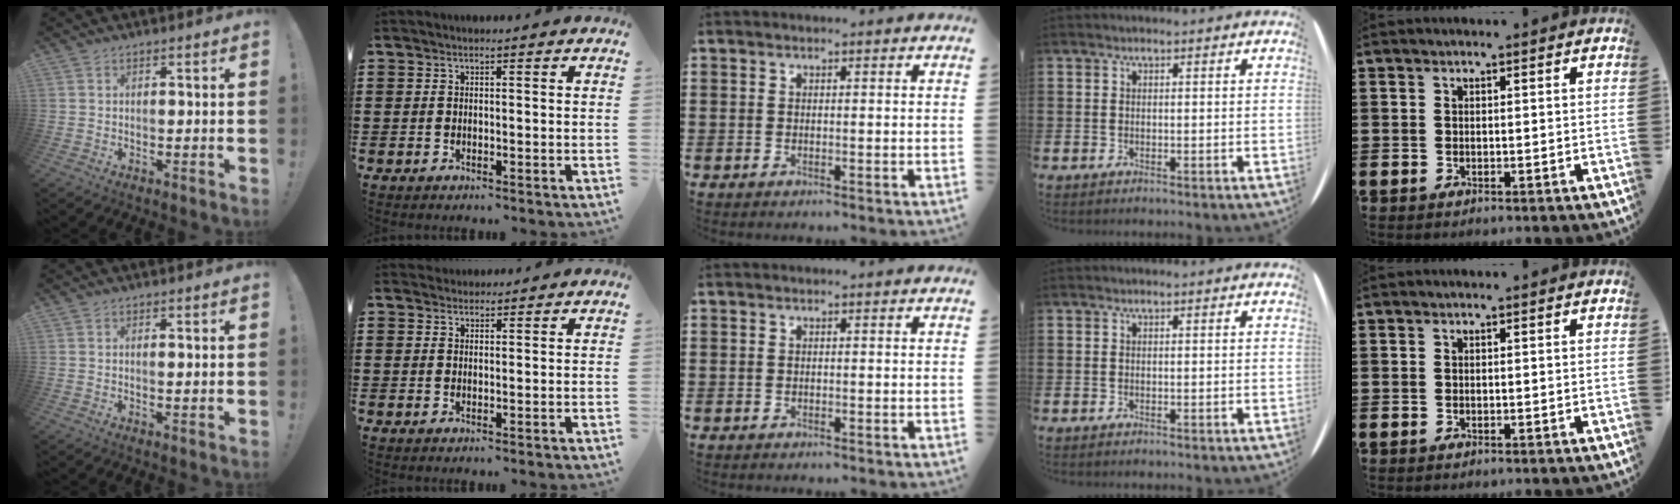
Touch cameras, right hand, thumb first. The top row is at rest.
{"thumb": {"total": 0.9, "force": [0.5, 0.0, 0.7], "torque": [0.002, -0.007, 0.005]}, "index": {"total": 1.2, "force": [1.1, 0.3, -0.2], "torque": [0.002, 0.003, 0.022]}}